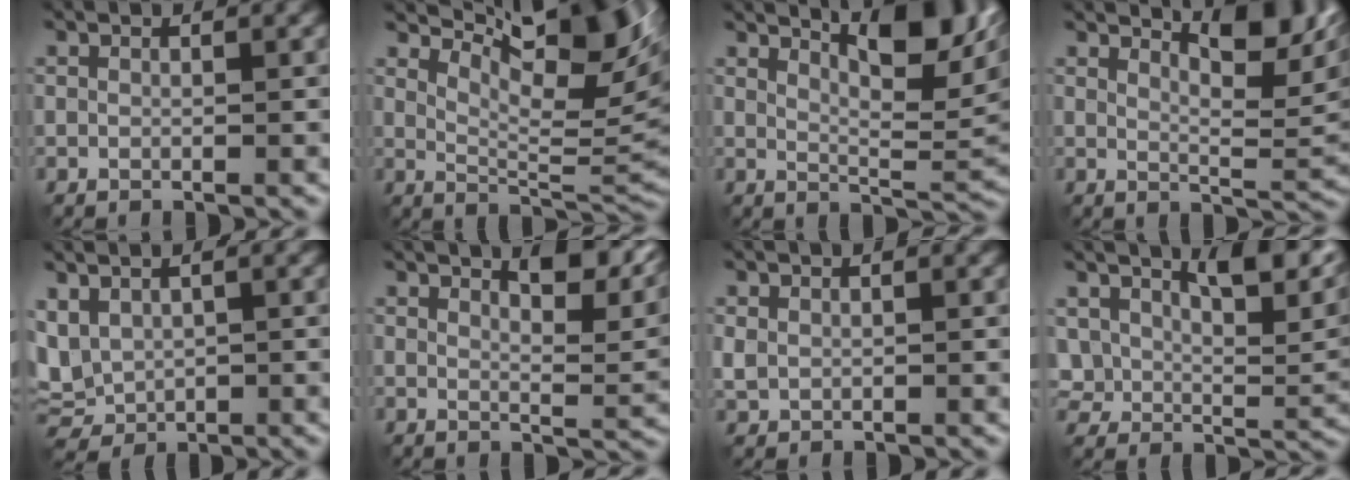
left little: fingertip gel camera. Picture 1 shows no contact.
{"total": 11.1, "force": [5.7, 3.5, 8.8], "torque": [-0.129, 0.004, 0.099]}
{"total": 9.7, "force": [4.8, 2.5, 8.0], "torque": [-0.115, 0.010, 0.080]}
{"total": 7.6, "force": [4.3, 1.9, 5.9], "torque": [-0.077, 0.005, 0.070]}
{"total": 4.2, "force": [0.8, 3.2, 2.5], "torque": [-0.061, -0.005, 0.021]}
{"total": 6.0, "force": [3.9, 1.8, 4.3], "torque": [-0.054, 0.002, 0.055]}
{"total": 1.1, "force": [0.1, 0.9, 0.5], "torque": [-0.014, -0.001, 0.005]}
{"total": 8.6, "force": [5.0, 4.3, 5.5], "torque": [-0.094, -0.003, 0.085]}